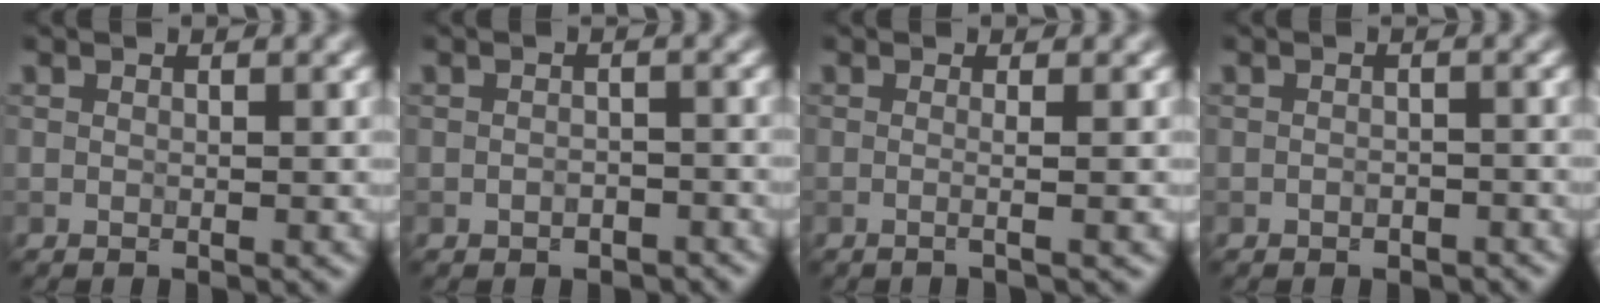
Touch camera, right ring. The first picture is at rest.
{"total": 1.4, "force": [-0.9, 0.9, 0.6], "torque": [-0.010, 0.003, -0.016]}
{"total": 3.1, "force": [0.5, 1.6, 2.6], "torque": [-0.008, 0.002, -0.029]}
{"total": 1.0, "force": [-0.7, 0.6, 0.4], "torque": [-0.008, 0.003, -0.013]}